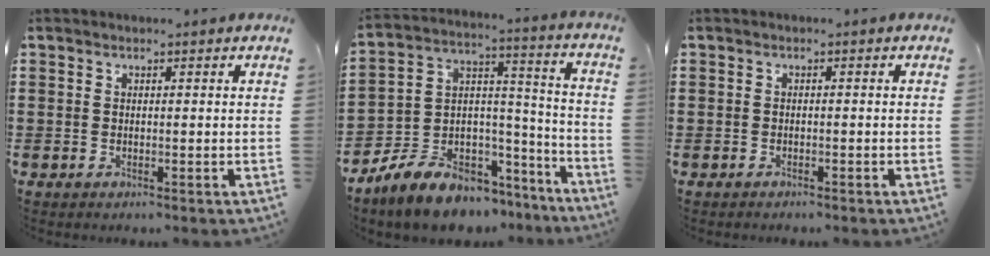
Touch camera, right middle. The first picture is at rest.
{"total": 8.1, "force": [-6.5, 4.3, 2.2], "torque": [-0.058, 0.011, -0.124]}
{"total": 1.0, "force": [-0.8, 0.5, 0.0], "torque": [-0.001, 0.002, -0.019]}